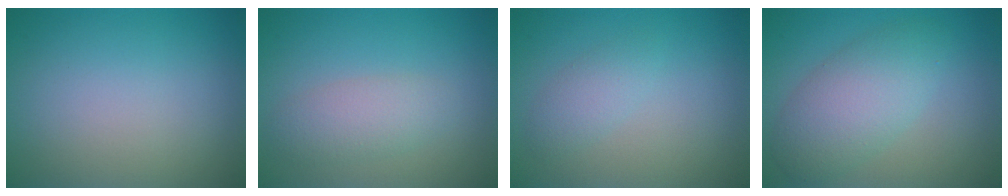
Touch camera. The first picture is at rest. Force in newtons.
{"total": 2.7, "press": 2.7, "slide": 0.0}
{"total": 1.6, "press": 1.6, "slide": 0.0}
{"total": 5.1, "press": 5.1, "slide": 0.3}